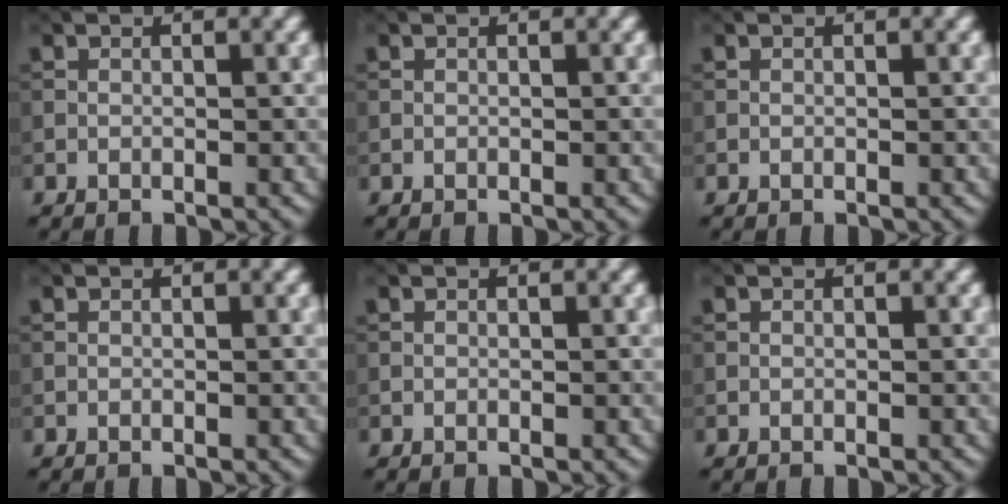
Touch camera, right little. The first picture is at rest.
{"total": 0.0}
{"total": 0.0}
{"total": 0.0}
{"total": 0.0}
{"total": 0.0}